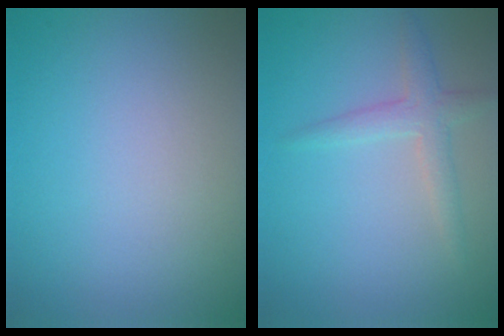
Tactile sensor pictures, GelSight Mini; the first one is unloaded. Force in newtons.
{"total": 2.1, "press": 2.1, "slide": 0.0}